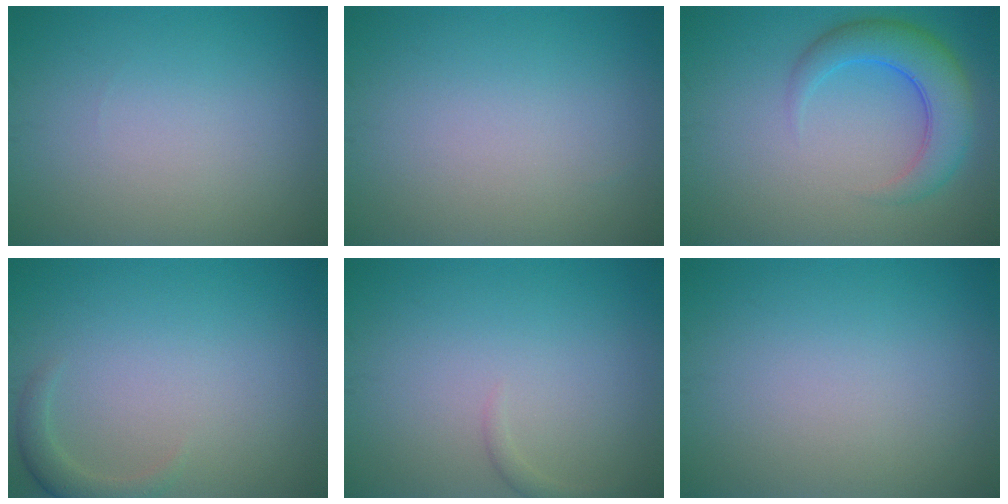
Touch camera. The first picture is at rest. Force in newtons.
{"total": 0.0}
{"total": 5.1, "press": 5.1, "slide": 0.2}
{"total": 1.8, "press": 1.8, "slide": 0.3}
{"total": 0.8, "press": 0.8, "slide": 0.1}
{"total": 0.0}